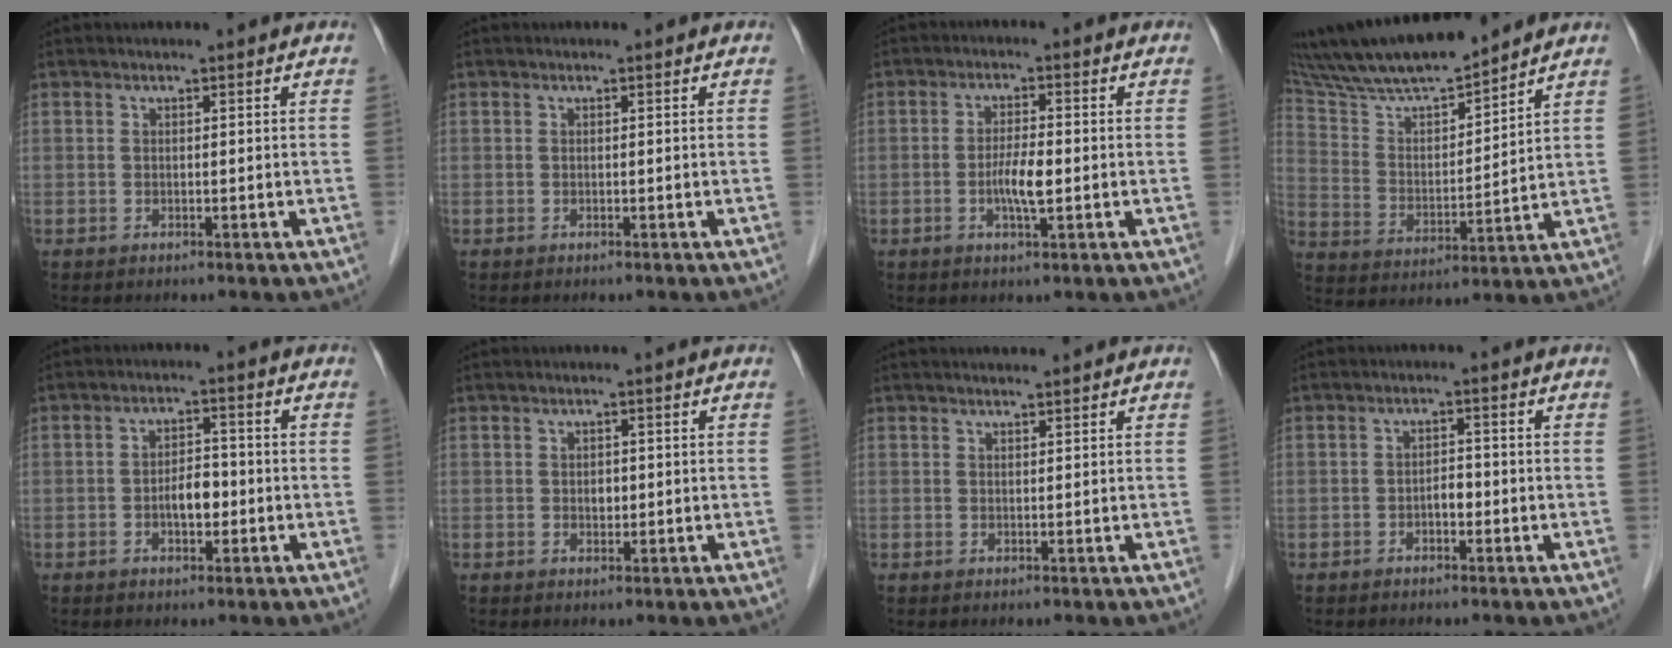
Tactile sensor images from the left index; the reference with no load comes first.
{"total": 0.0}
{"total": 4.1, "force": [-0.8, 0.7, 4.0], "torque": [-0.078, -0.003, -0.015]}
{"total": 14.6, "force": [13.2, 1.3, 6.1], "torque": [-0.119, 0.009, 0.248]}
{"total": 3.9, "force": [-1.1, 1.9, 3.2], "torque": [-0.058, 0.008, -0.019]}
{"total": 1.3, "force": [0.1, 0.9, 0.8], "torque": [-0.014, 0.001, 0.003]}
{"total": 2.1, "force": [1.9, 0.1, 0.8], "torque": [-0.009, 0.012, 0.031]}
{"total": 1.9, "force": [-0.8, 0.9, 1.5], "torque": [-0.020, 0.006, -0.015]}